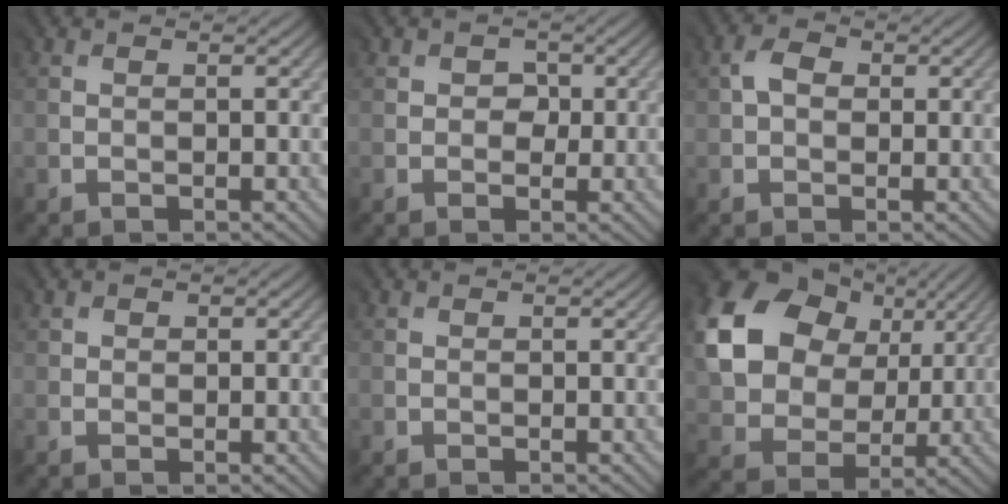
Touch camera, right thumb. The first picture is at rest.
{"total": 1.1, "force": [0.3, 1.0, 0.1], "torque": [0.001, 0.001, -0.001]}
{"total": 2.3, "force": [0.8, 1.7, 1.4], "torque": [-0.030, 0.007, 0.006]}
{"total": 0.9, "force": [0.7, 0.4, -0.4], "torque": [0.005, 0.001, 0.008]}
{"total": 0.0}
{"total": 15.9, "force": [6.2, 12.1, 8.3], "torque": [-0.221, 0.040, 0.116]}